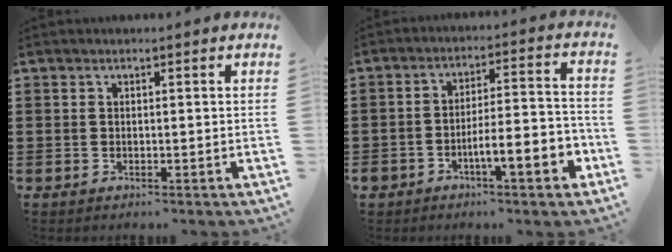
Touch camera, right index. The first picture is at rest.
{"total": 7.8, "force": [-3.9, 2.1, 6.4], "torque": [-0.087, 0.000, -0.070]}